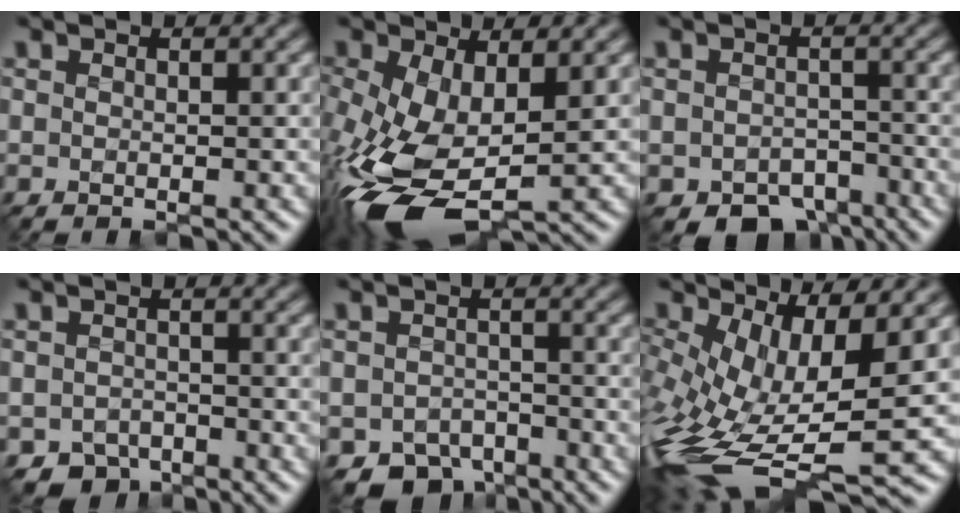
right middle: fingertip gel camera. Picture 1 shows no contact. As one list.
[{"total": 9.0, "force": [-2.6, 4.6, 7.3], "torque": [-0.187, -0.032, -0.036]}, {"total": 3.5, "force": [-2.8, 1.9, 0.9], "torque": [-0.015, -0.013, -0.040]}, {"total": 1.9, "force": [-1.6, 1.0, -0.3], "torque": [0.001, -0.005, -0.026]}, {"total": 3.1, "force": [-2.5, 1.8, 0.3], "torque": [-0.004, -0.009, -0.040]}, {"total": 10.7, "force": [-2.3, 4.4, 9.5], "torque": [-0.209, -0.033, -0.026]}]